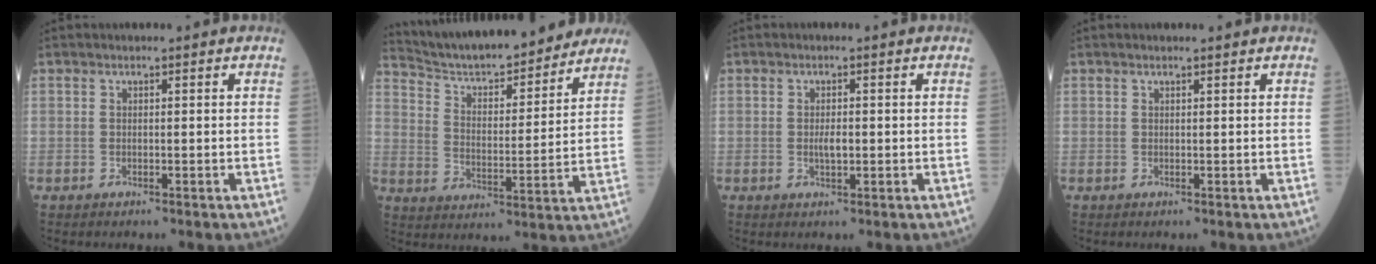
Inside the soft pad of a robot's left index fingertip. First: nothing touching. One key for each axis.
{"total": 18.4, "fx": 16.9, "fy": 2.6, "fz": 6.7, "tx": -0.111, "ty": -0.004, "tz": 0.255}
{"total": 1.7, "fx": -0.4, "fy": 0.5, "fz": 1.5, "tx": -0.032, "ty": -0.006, "tz": -0.005}
{"total": 0.8, "fx": 0.7, "fy": -0.1, "fz": 0.5, "tx": -0.008, "ty": 0.003, "tz": 0.012}